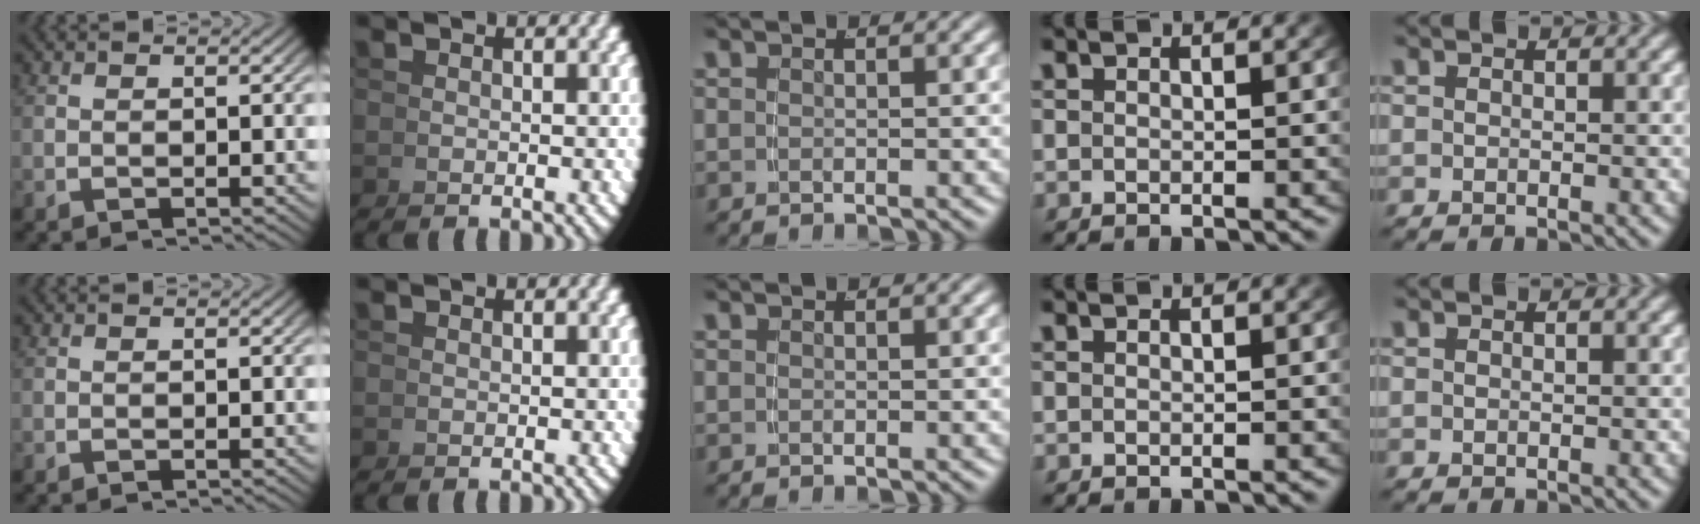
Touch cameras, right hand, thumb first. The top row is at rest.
{}